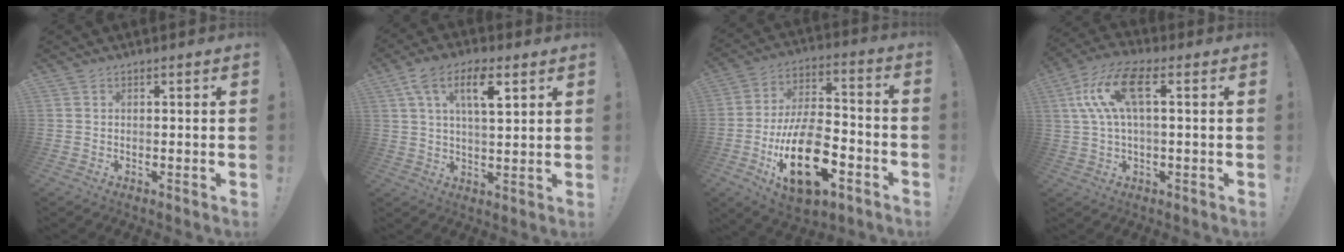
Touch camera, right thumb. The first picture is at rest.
{"total": 10.3, "force": [4.4, 4.4, 8.2], "torque": [-0.138, 0.000, 0.076]}
{"total": 23.4, "force": [-9.2, 11.9, 18.0], "torque": [-0.324, 0.053, -0.145]}
{"total": 12.8, "force": [3.0, 5.2, 11.3], "torque": [-0.229, 0.009, 0.055]}